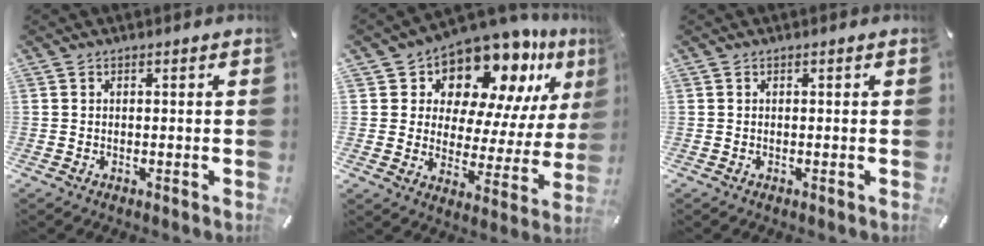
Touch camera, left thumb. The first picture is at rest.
{"total": 14.8, "force": [11.9, 7.2, 5.2], "torque": [-0.085, -0.112, 0.203]}
{"total": 0.0}